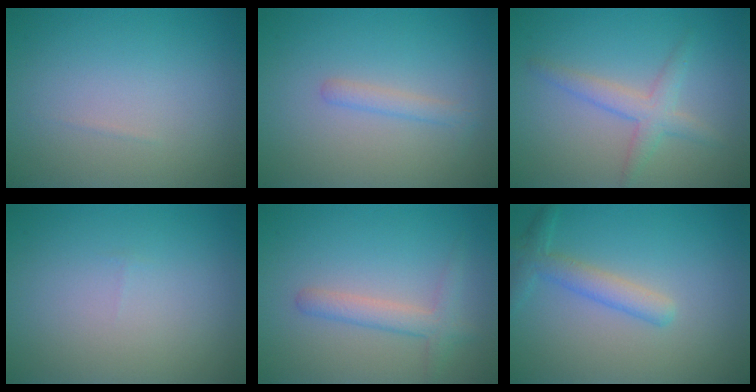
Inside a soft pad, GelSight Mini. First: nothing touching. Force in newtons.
{"total": 1.4, "press": 1.4, "slide": 0.1}
{"total": 2.6, "press": 2.6, "slide": 0.2}
{"total": 0.0}
{"total": 1.8, "press": 1.8, "slide": 0.2}
{"total": 2.6, "press": 2.6, "slide": 0.1}